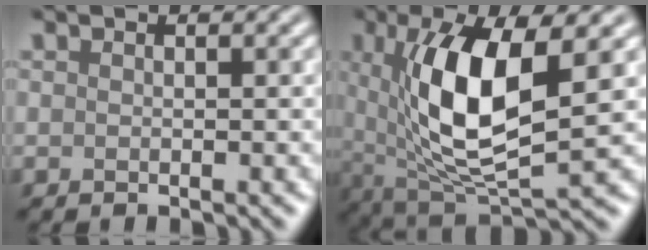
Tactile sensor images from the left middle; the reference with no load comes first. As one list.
[{"total": 10.0, "force": [1.7, 3.7, 9.2], "torque": [-0.171, -0.009, 0.033]}]